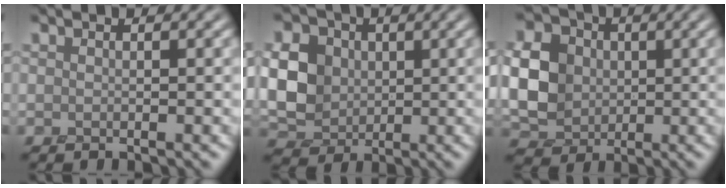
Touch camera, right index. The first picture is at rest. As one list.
[{"total": 9.1, "force": [1.1, 7.4, 5.2], "torque": [-0.125, 0.013, 0.008]}, {"total": 8.3, "force": [0.1, 6.8, 4.8], "torque": [-0.128, 0.000, -0.001]}]